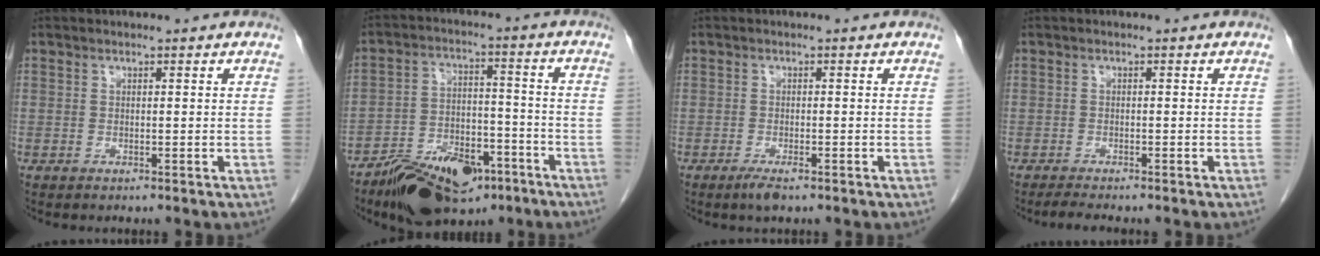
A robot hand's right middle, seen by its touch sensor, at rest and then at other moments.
{"total": 13.5, "force": [-9.4, 5.9, 7.7], "torque": [-0.125, 0.003, -0.157]}
{"total": 2.1, "force": [-1.4, 0.3, 1.5], "torque": [-0.031, -0.004, -0.025]}
{"total": 2.3, "force": [-2.0, -0.1, 1.1], "torque": [-0.028, -0.009, -0.034]}